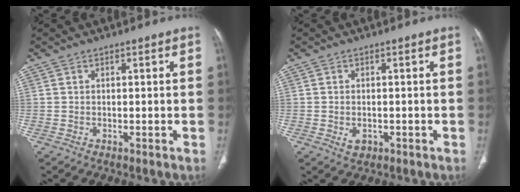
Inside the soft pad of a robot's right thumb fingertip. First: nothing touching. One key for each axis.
{"total": 2.3, "fx": -0.7, "fy": 1.7, "fz": 1.5, "tx": -0.020, "ty": 0.003, "tz": -0.004}